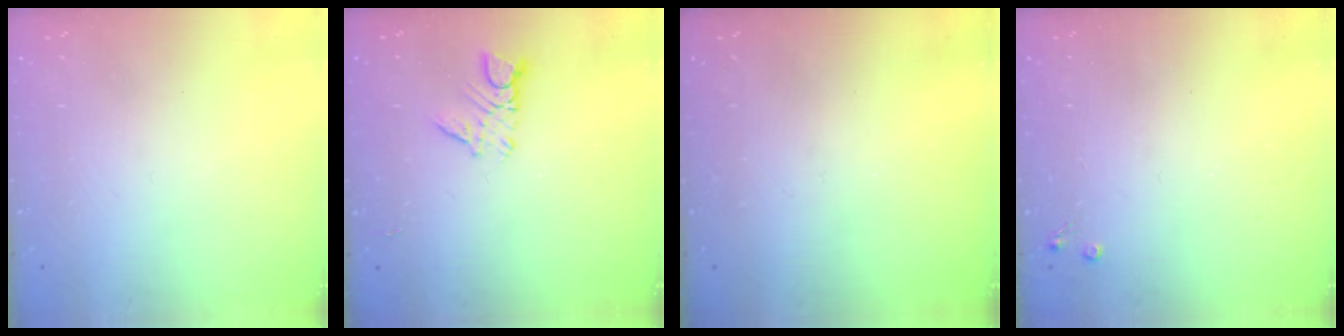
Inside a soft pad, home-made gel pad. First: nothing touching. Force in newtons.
{"total": 4.2, "press": 4.2, "slide": 0.4}
{"total": 0.0}
{"total": 2.6, "press": 2.5, "slide": 0.4}